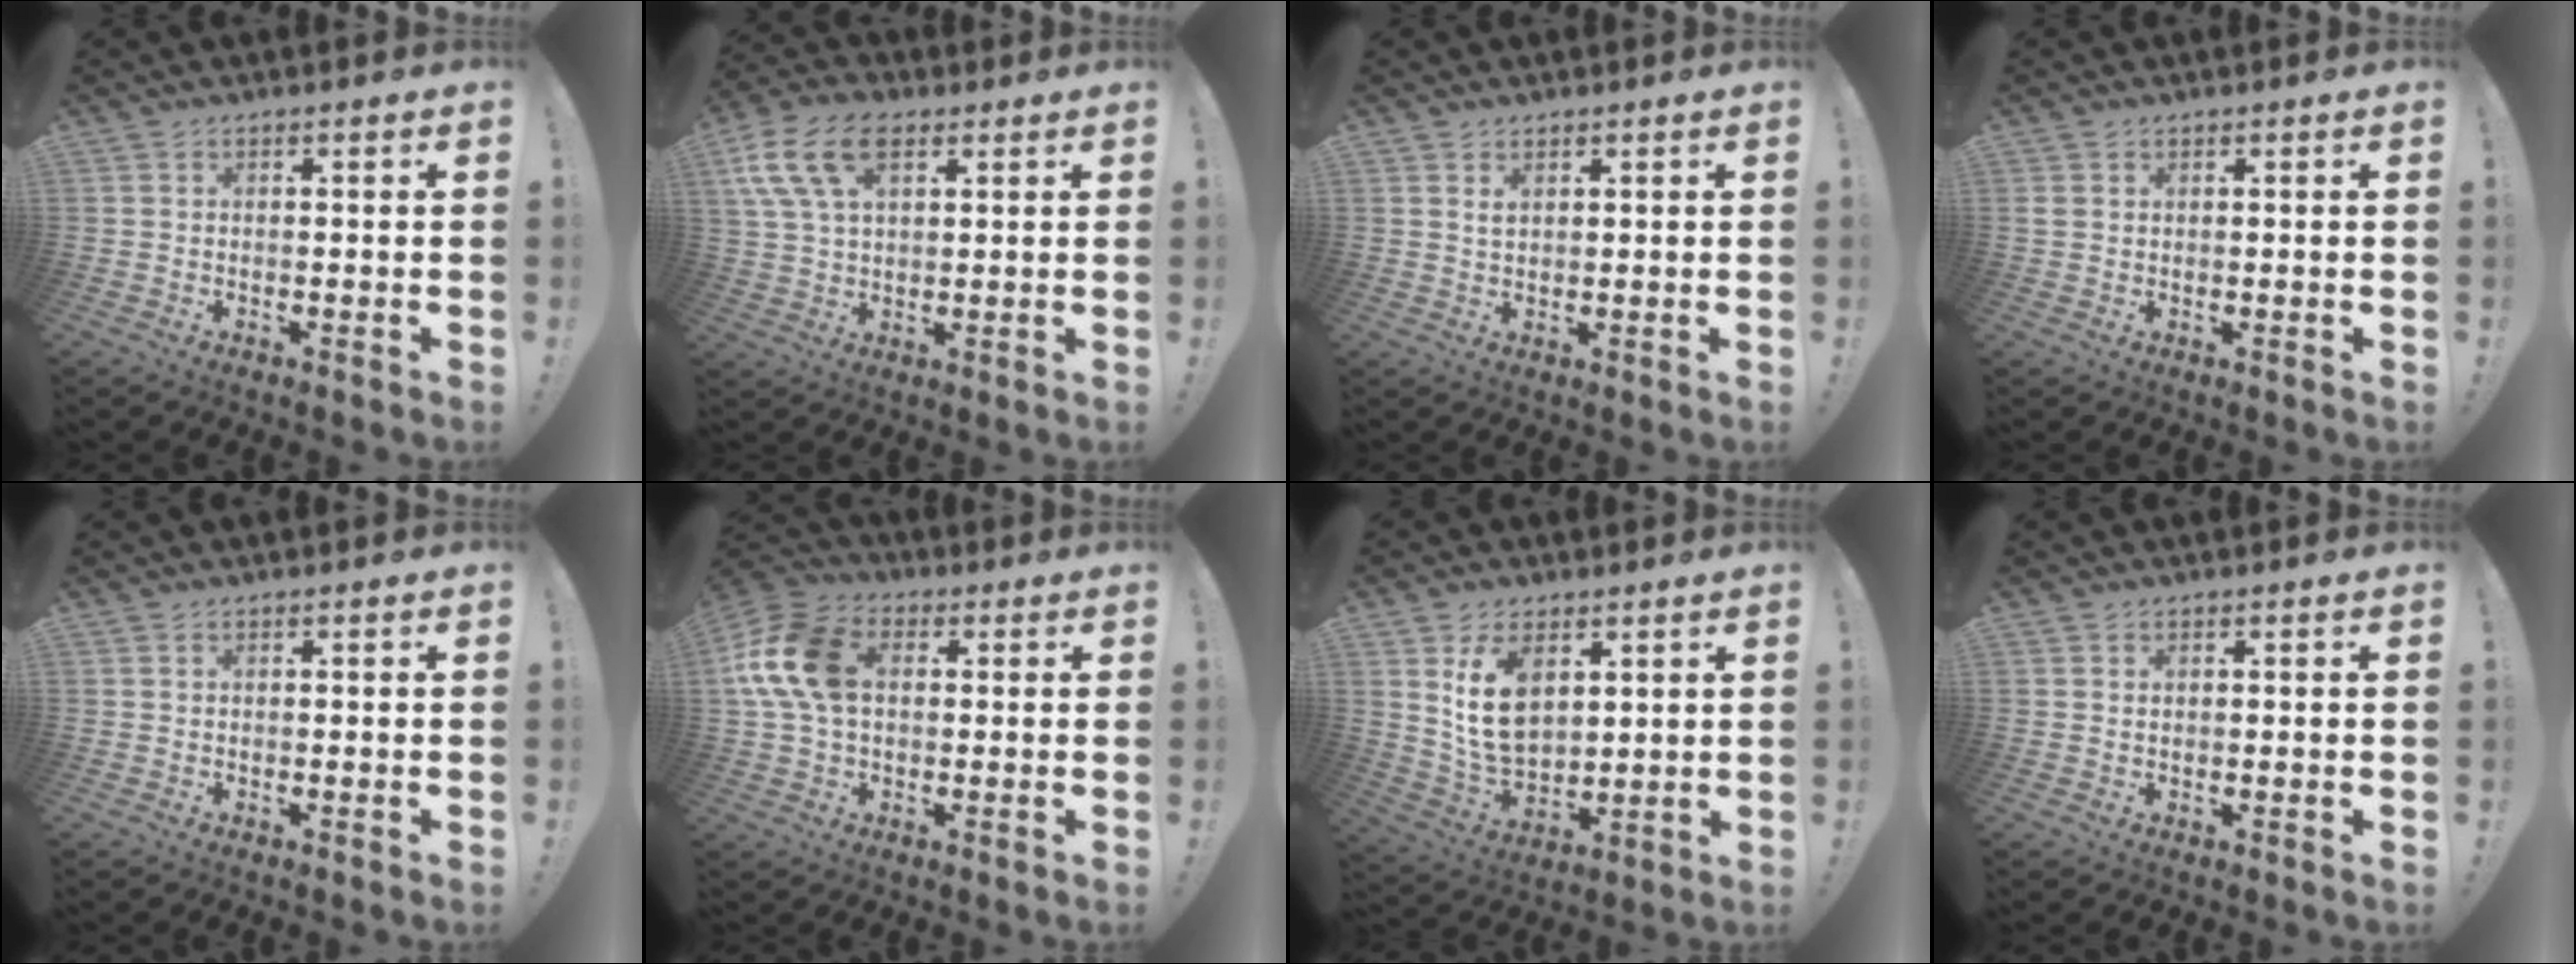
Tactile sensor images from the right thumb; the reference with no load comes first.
{"total": 13.6, "force": [5.8, 7.8, 9.4], "torque": [-0.203, -0.005, 0.111]}
{"total": 2.0, "force": [1.3, 1.1, 1.0], "torque": [-0.007, -0.005, 0.022]}
{"total": 1.6, "force": [1.0, 1.1, 0.6], "torque": [-0.005, 0.000, 0.018]}
{"total": 0.0}
{"total": 15.7, "force": [2.3, 10.5, 11.5], "torque": [-0.227, 0.013, 0.046]}
{"total": 12.3, "force": [5.3, 8.0, 7.6], "torque": [-0.126, -0.024, 0.100]}
{"total": 0.9, "force": [0.7, 0.5, 0.4], "torque": [-0.009, 0.002, 0.013]}